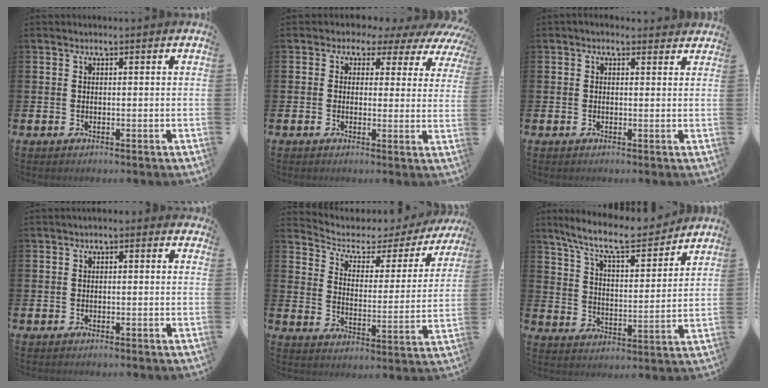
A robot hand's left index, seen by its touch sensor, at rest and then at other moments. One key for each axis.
{"total": 2.0, "fx": 0.9, "fy": 1.7, "fz": 0.6, "tx": -0.020, "ty": -0.013, "tz": 0.002}
{"total": 0.8, "fx": 0.7, "fy": 0.3, "fz": 0.3, "tx": -0.001, "ty": 0.002, "tz": 0.011}
{"total": 1.1, "fx": -1.0, "fy": 0.5, "fz": 0.2, "tx": -0.009, "ty": 0.004, "tz": -0.021}
{"total": 4.2, "fx": 3.5, "fy": 2.0, "fz": 1.0, "tx": -0.045, "ty": -0.033, "tz": 0.050}
{"total": 9.4, "fx": 8.5, "fy": 1.5, "fz": 3.8, "tx": -0.103, "ty": -0.049, "tz": 0.149}